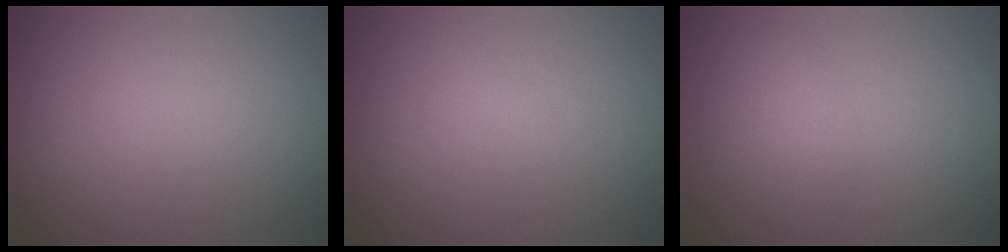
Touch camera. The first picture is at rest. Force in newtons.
{"total": 0.0}
{"total": 1.1, "press": 1.1, "slide": 0.1}